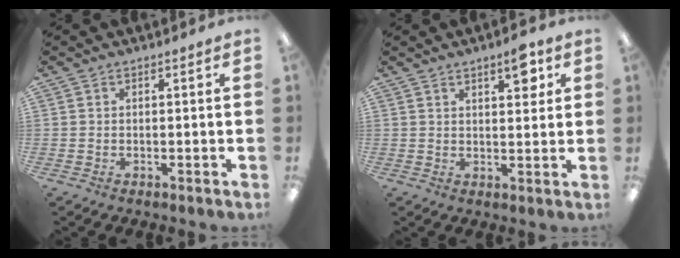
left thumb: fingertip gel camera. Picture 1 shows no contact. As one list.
[{"total": 5.8, "force": [3.6, 2.0, 4.1], "torque": [-0.048, -0.016, 0.055]}]